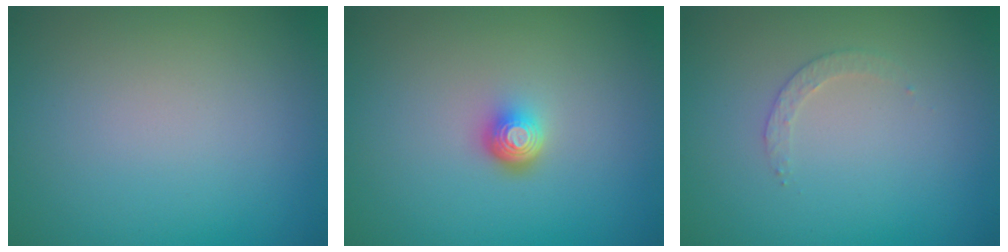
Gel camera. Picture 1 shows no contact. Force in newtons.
{"total": 2.3, "press": 1.5, "slide": 1.8}
{"total": 1.2, "press": 1.2, "slide": 0.3}